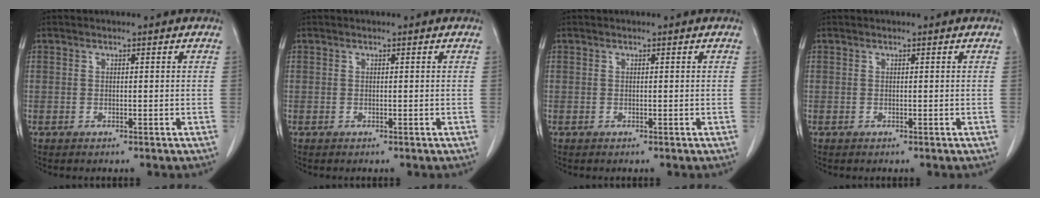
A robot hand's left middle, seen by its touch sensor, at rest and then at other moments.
{"total": 0.0}
{"total": 0.0}
{"total": 0.0}